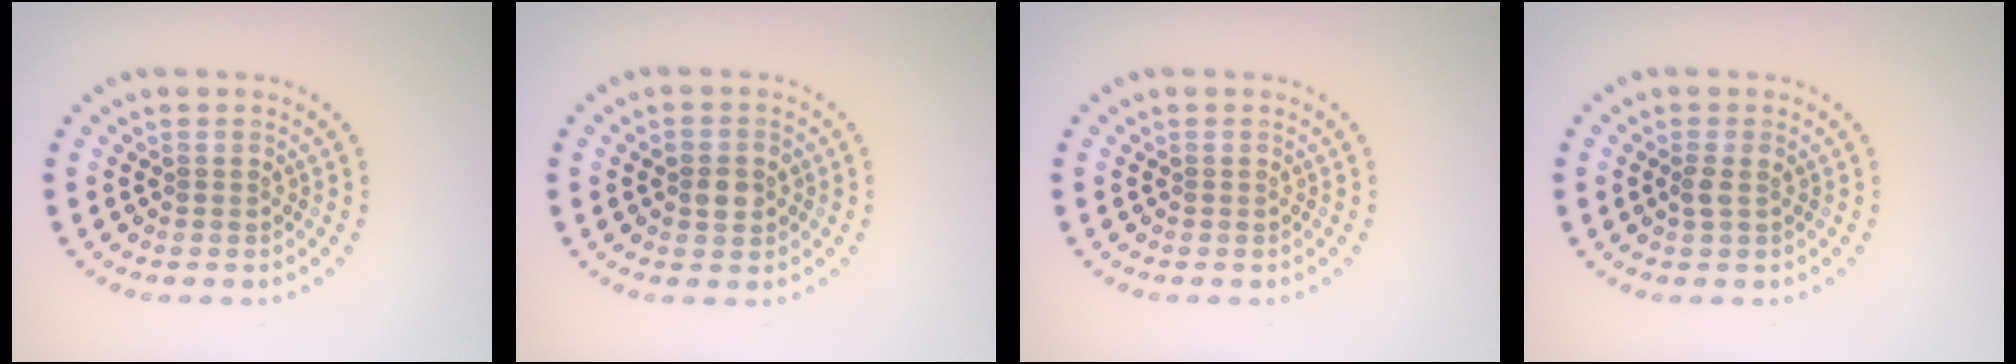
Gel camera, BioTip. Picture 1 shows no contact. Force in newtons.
{"total": 2.1, "press": 2.0, "slide": 0.3}
{"total": 0.0}
{"total": 0.9, "press": 0.8, "slide": 0.3}